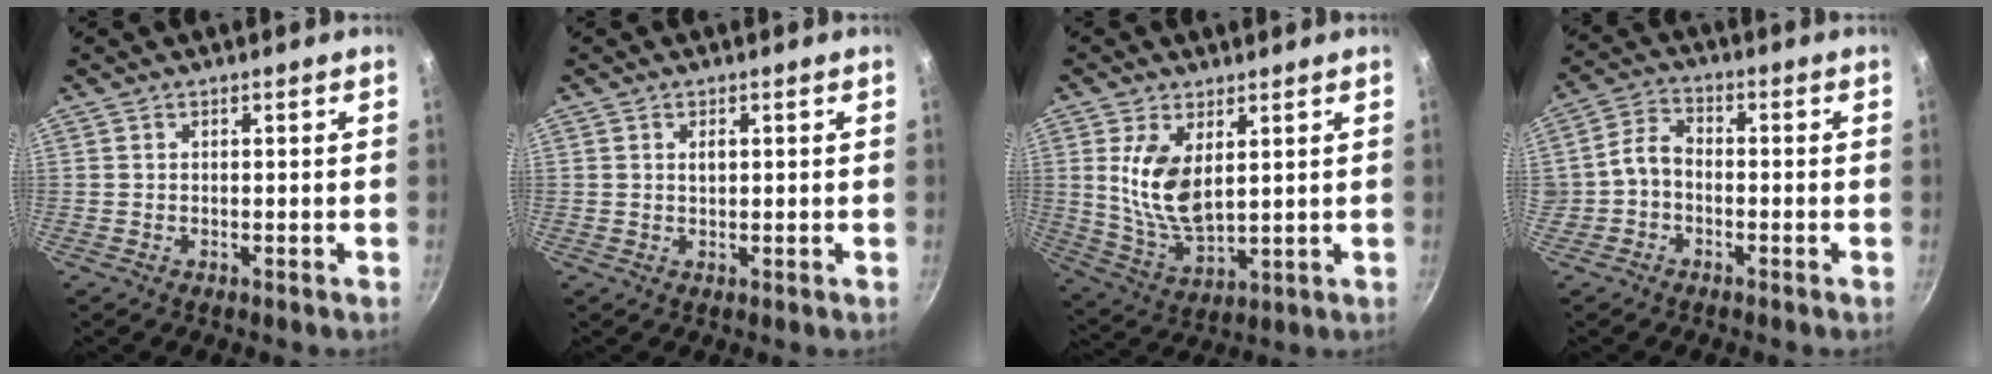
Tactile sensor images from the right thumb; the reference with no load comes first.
{"total": 1.4, "force": [0.4, 0.7, 1.1], "torque": [-0.015, 0.000, 0.007]}
{"total": 11.1, "force": [2.9, 5.7, 9.0], "torque": [-0.171, -0.029, 0.067]}
{"total": 4.9, "force": [-1.4, 3.8, 2.7], "torque": [-0.035, 0.028, -0.036]}